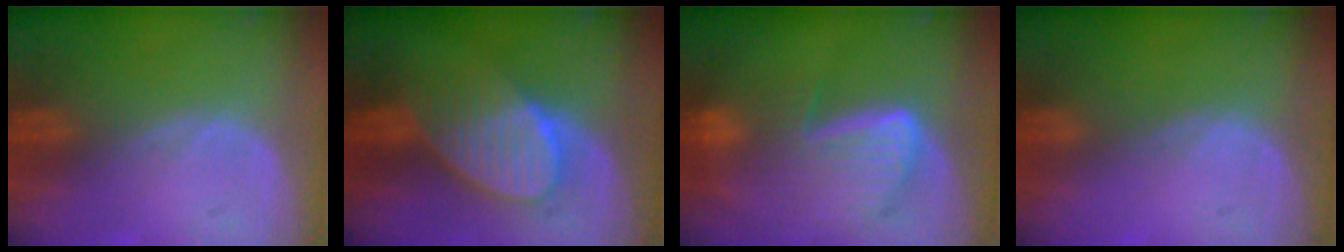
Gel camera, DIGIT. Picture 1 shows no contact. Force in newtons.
{"total": 7.5, "press": 7.4, "slide": 1.3}
{"total": 9.1, "press": 7.9, "slide": 4.5}
{"total": 0.0}